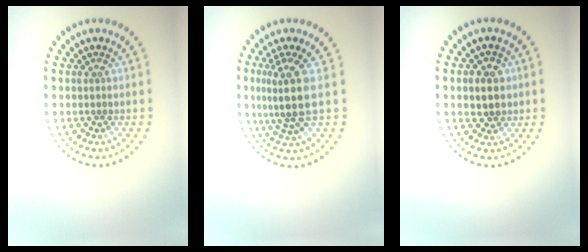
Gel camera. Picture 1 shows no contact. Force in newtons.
{"total": 4.0, "press": 3.1, "slide": 2.6}
{"total": 2.8, "press": 2.7, "slide": 0.7}